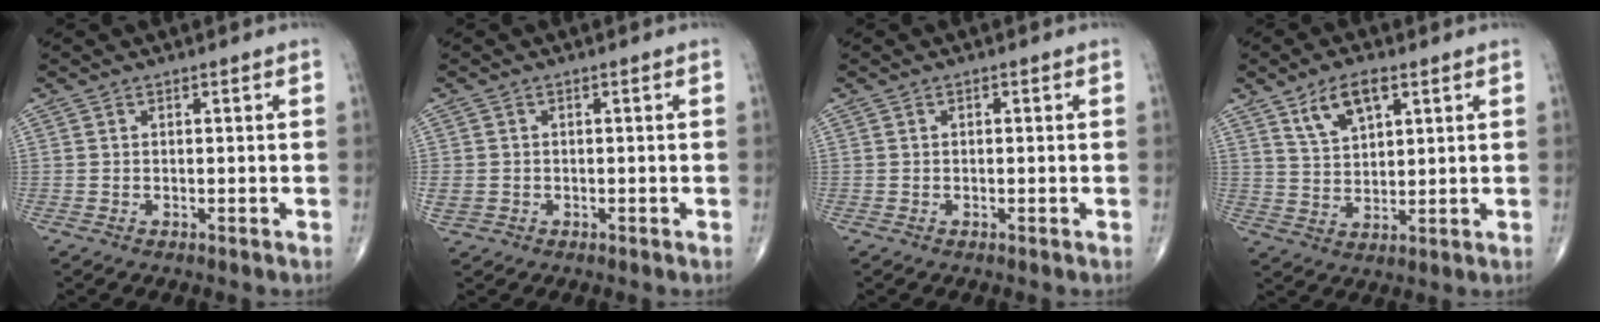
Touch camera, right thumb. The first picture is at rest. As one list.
[{"total": 3.0, "force": [-0.5, 2.6, 1.5], "torque": [-0.038, 0.003, -0.004]}, {"total": 0.0}, {"total": 7.8, "force": [4.2, 3.6, 5.4], "torque": [-0.088, -0.016, 0.082]}]